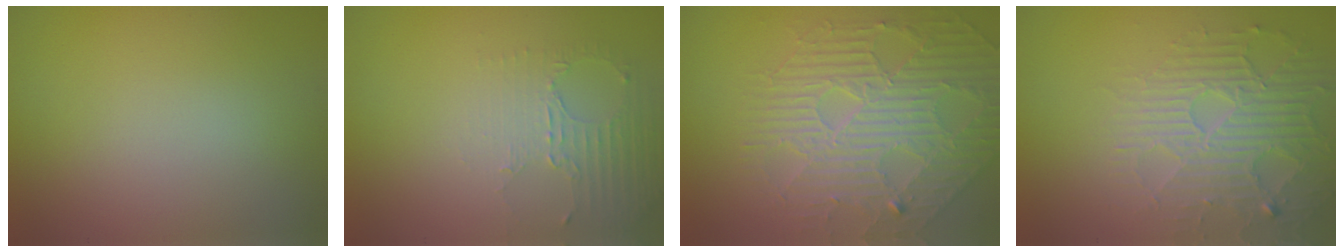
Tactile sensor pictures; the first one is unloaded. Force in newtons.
{"total": 2.7, "press": 1.9, "slide": 1.9}
{"total": 4.7, "press": 4.6, "slide": 0.6}
{"total": 4.8, "press": 3.7, "slide": 3.0}